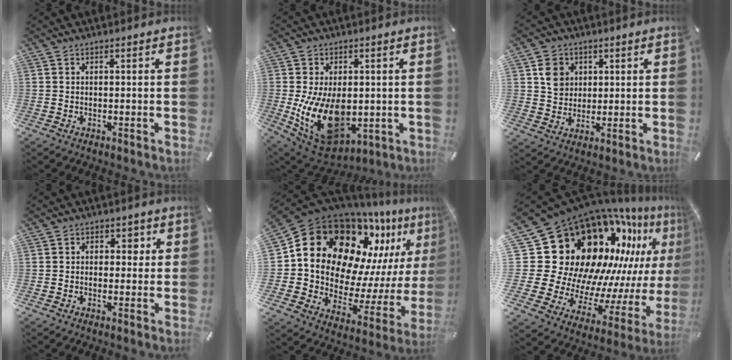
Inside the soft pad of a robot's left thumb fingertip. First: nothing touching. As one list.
[{"total": 16.9, "force": [-1.5, 11.1, 12.6], "torque": [-0.246, -0.009, -0.017]}, {"total": 6.6, "force": [2.1, 5.9, 1.9], "torque": [-0.023, 0.002, 0.036]}, {"total": 3.2, "force": [-0.3, 2.6, 1.9], "torque": [-0.022, 0.004, -0.014]}, {"total": 19.9, "force": [11.1, 13.3, 10.0], "torque": [-0.180, -0.113, 0.207]}, {"total": 30.0, "force": [11.8, 21.0, 17.9], "torque": [-0.280, -0.179, 0.277]}]